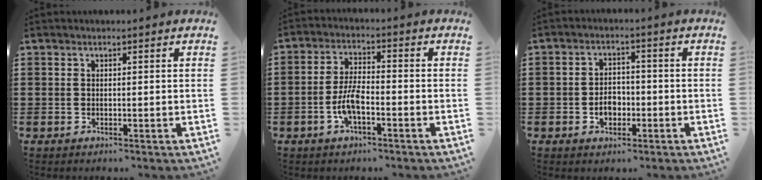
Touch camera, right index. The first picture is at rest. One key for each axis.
{"total": 5.4, "fx": -2.3, "fy": 1.8, "fz": 4.6, "tx": -0.113, "ty": -0.004, "tz": -0.051}
{"total": 3.8, "fx": -1.2, "fy": 2.6, "fz": 2.4, "tx": -0.039, "ty": 0.000, "tz": -0.025}